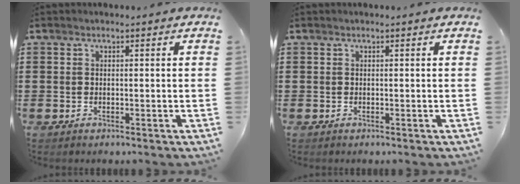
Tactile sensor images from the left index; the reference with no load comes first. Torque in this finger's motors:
{"motor_torque": [0.00, 0.00, 0.00, 0.00]}